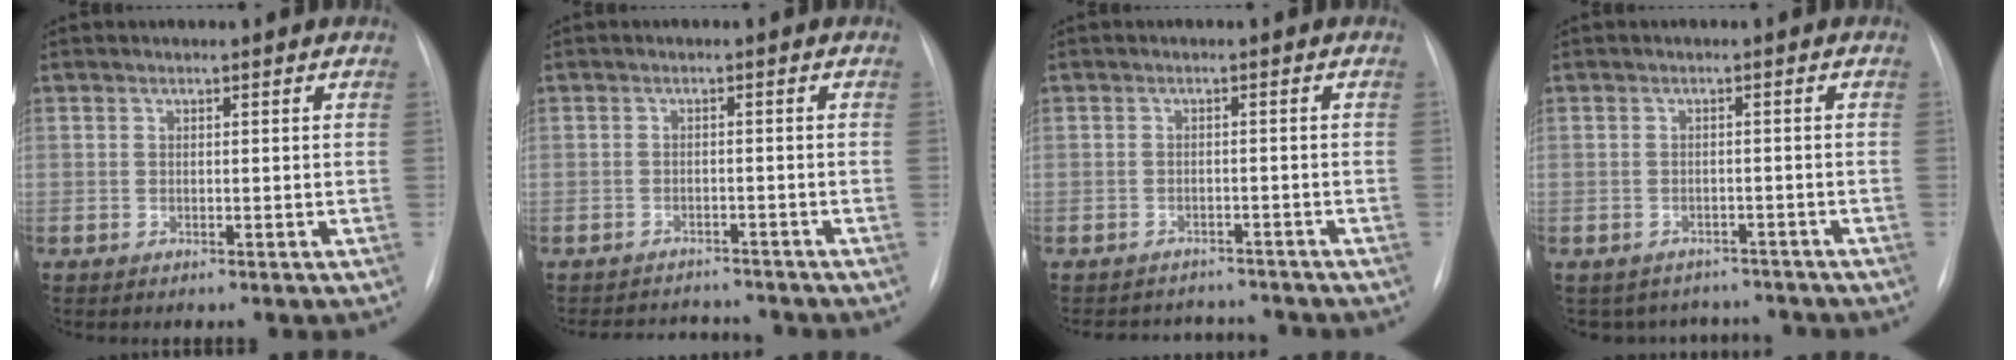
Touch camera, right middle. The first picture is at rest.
{"total": 6.2, "force": [-6.1, 1.2, 0.5], "torque": [-0.006, 0.008, -0.081]}
{"total": 6.6, "force": [-6.3, 1.9, 0.2], "torque": [0.000, 0.014, -0.077]}
{"total": 7.3, "force": [-6.5, 3.3, 0.1], "torque": [0.004, 0.021, -0.074]}